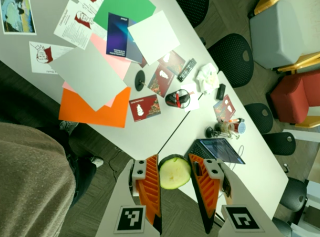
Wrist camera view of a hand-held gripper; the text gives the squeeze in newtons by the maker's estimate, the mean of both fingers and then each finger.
{"total": 11.3, "left": 11.8, "right": 10.9}